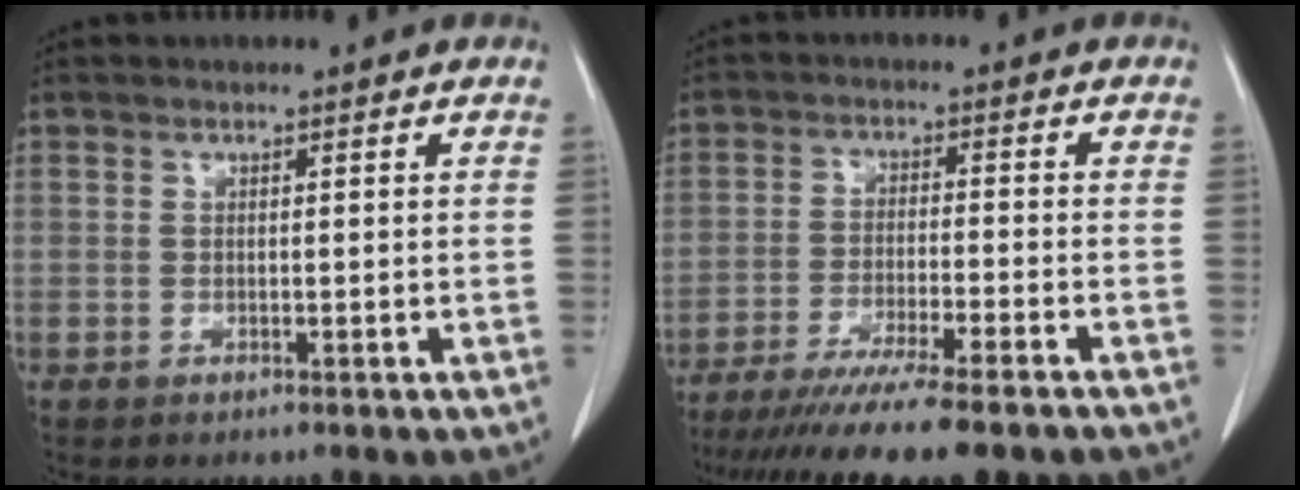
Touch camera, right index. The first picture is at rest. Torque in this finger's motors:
{"motor_torque": [1.08, -1.06, 0.60, 0.21]}